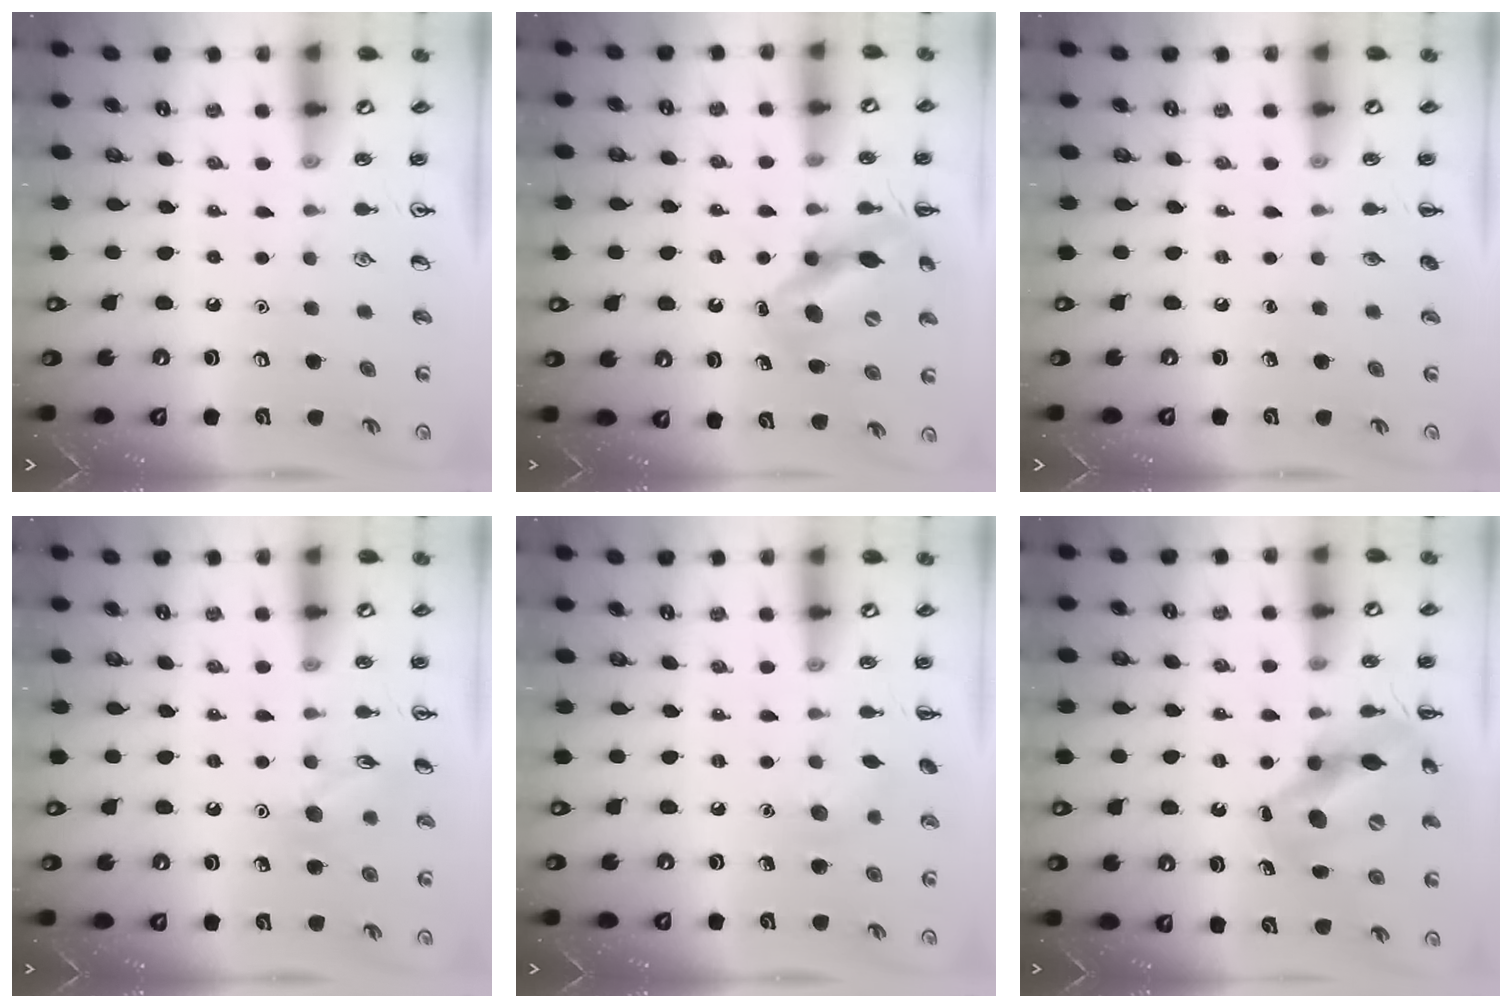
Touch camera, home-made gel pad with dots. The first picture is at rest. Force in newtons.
{"total": 11.7, "press": 11.3, "slide": 3.3}
{"total": 0.0}
{"total": 8.7, "press": 8.7, "slide": 0.6}
{"total": 6.2, "press": 5.9, "slide": 1.7}
{"total": 13.0, "press": 12.4, "slide": 4.0}